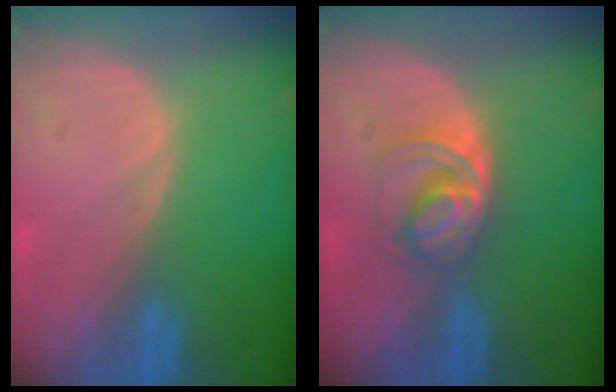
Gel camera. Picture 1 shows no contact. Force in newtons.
{"total": 5.1, "press": 5.0, "slide": 1.3}